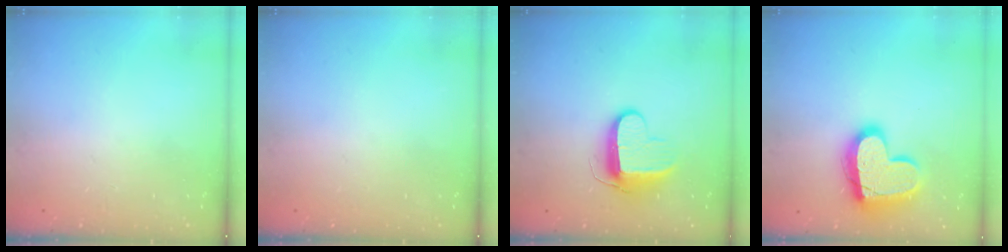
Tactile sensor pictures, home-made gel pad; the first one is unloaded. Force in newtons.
{"total": 0.0}
{"total": 9.7, "press": 9.7, "slide": 0.9}
{"total": 17.6, "press": 17.6, "slide": 1.2}